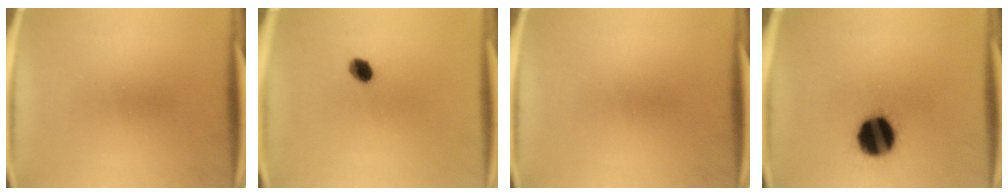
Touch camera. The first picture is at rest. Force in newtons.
{"total": 3.4}
{"total": 0.0}
{"total": 15.0}